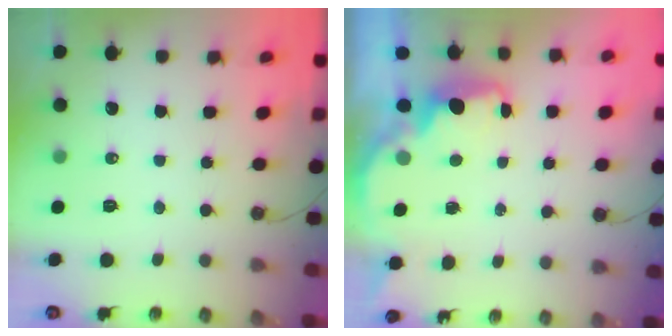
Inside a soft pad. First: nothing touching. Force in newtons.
{"total": 2.5, "press": 2.3, "slide": 0.8}